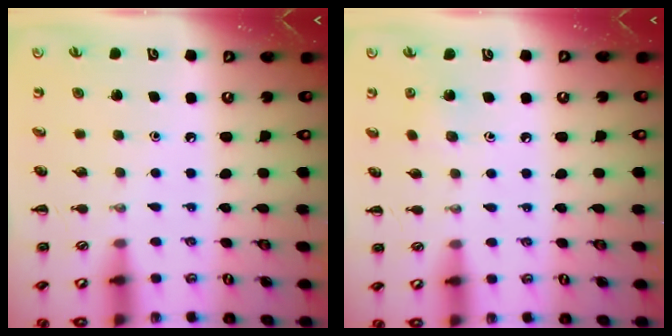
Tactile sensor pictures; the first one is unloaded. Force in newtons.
{"total": 2.4, "press": 2.4, "slide": 0.6}